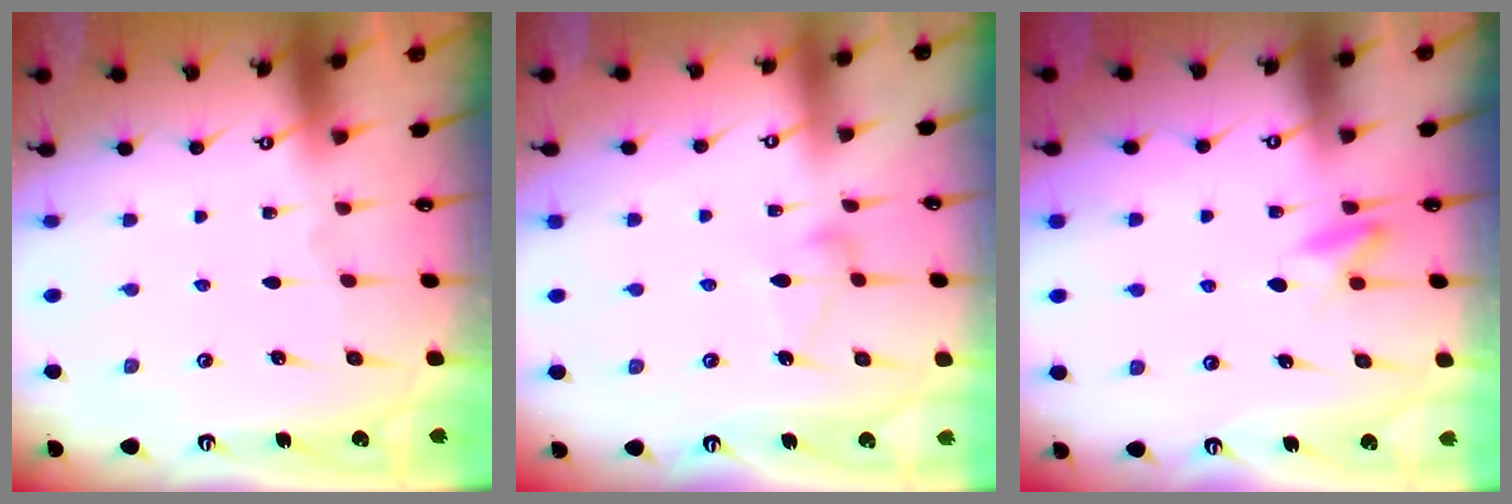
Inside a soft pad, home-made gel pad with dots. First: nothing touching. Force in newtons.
{"total": 5.9, "press": 5.9, "slide": 0.4}
{"total": 5.8, "press": 5.7, "slide": 1.3}